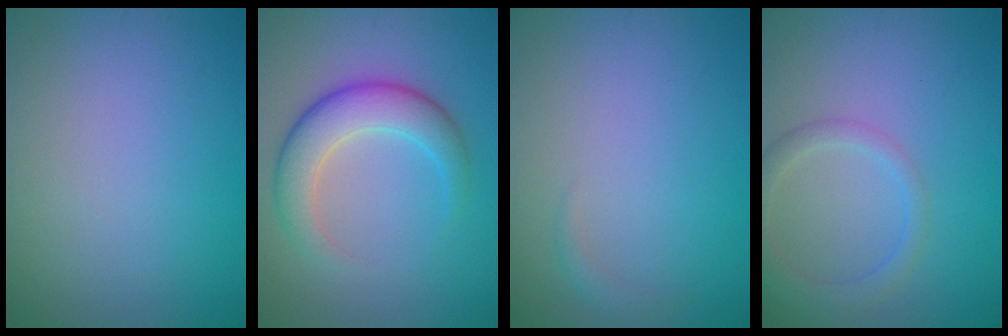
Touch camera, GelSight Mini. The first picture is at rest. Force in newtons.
{"total": 5.0, "press": 5.0, "slide": 0.3}
{"total": 0.8, "press": 0.8, "slide": 0.0}
{"total": 2.7, "press": 2.7, "slide": 0.1}